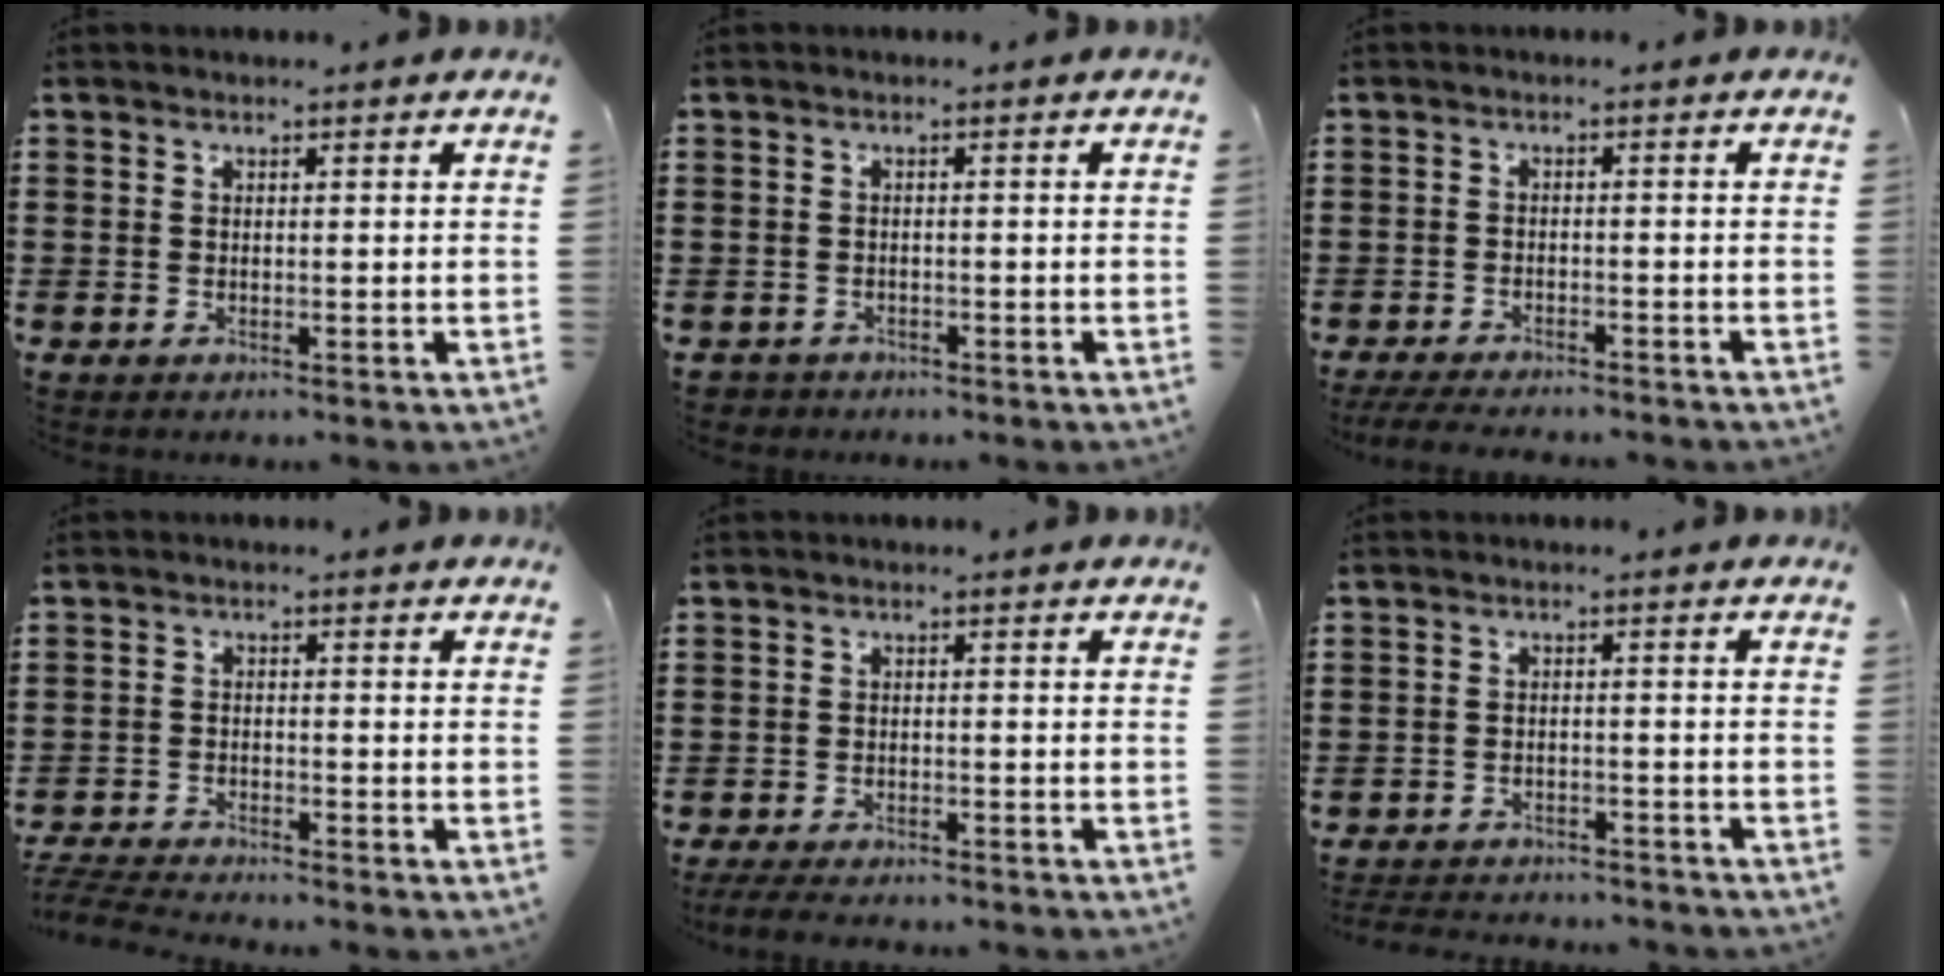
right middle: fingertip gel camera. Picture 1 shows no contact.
{"total": 1.0, "force": [-0.9, 0.5, -0.1], "torque": [-0.002, 0.001, -0.021]}
{"total": 2.9, "force": [-2.8, 0.1, 0.6], "torque": [-0.019, -0.003, -0.058]}
{"total": 3.7, "force": [-3.6, 0.0, 0.6], "torque": [-0.025, -0.007, -0.079]}
{"total": 2.6, "force": [-2.6, 0.3, 0.6], "torque": [-0.019, -0.002, -0.055]}
{"total": 3.0, "force": [-3.0, 0.2, 0.1], "torque": [-0.005, -0.001, -0.062]}